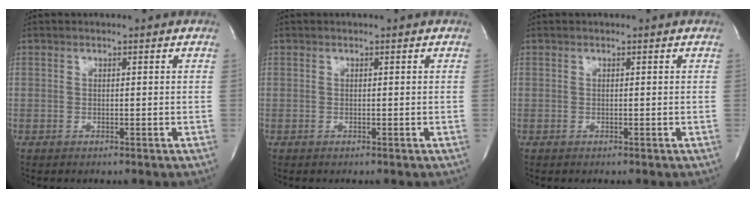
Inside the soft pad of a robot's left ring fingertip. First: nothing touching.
{"total": 0.0}
{"total": 0.0}